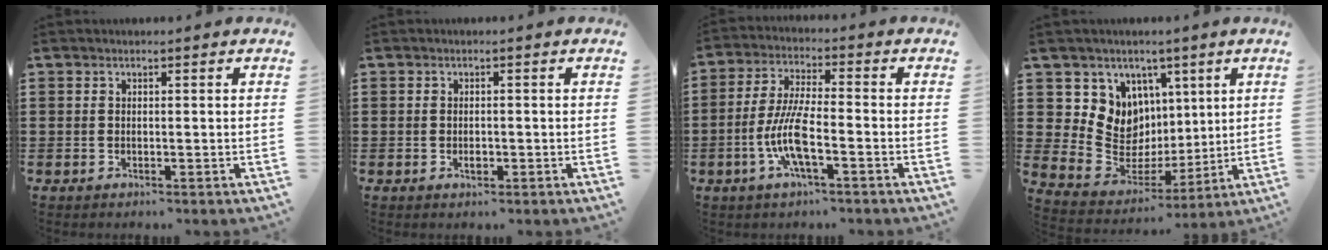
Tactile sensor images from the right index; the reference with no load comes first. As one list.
[{"total": 1.2, "force": [-0.2, 0.5, 1.0], "torque": [-0.019, 0.000, -0.004]}, {"total": 8.3, "force": [-2.9, 1.8, 7.5], "torque": [-0.171, -0.014, -0.062]}, {"total": 10.0, "force": [2.4, 9.3, 2.9], "torque": [-0.083, -0.032, 0.052]}]